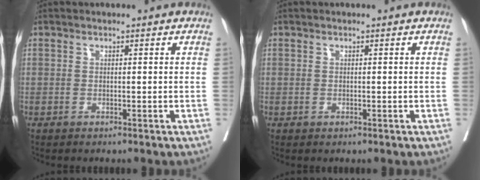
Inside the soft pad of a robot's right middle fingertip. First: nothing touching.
{"total": 0.0}